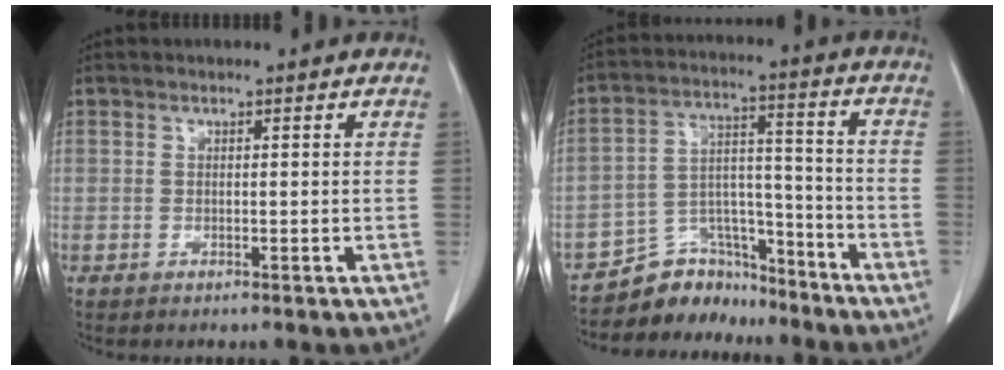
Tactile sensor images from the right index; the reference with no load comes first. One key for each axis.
{"total": 9.5, "fx": -8.7, "fy": 3.7, "fz": 0.2, "tx": 0.001, "ty": 0.056, "tz": -0.150}